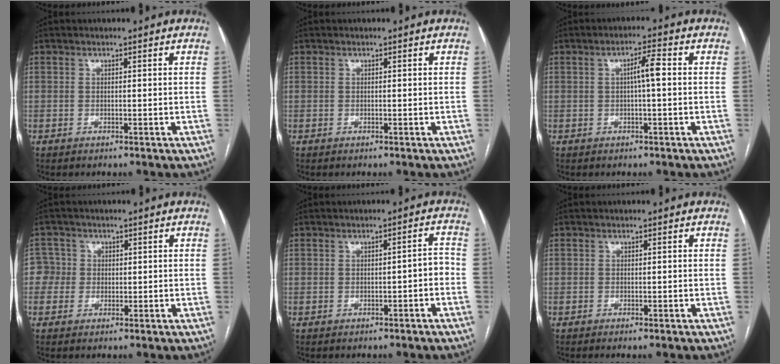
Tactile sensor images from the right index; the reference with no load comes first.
{"total": 0.0}
{"total": 3.3, "force": [0.1, 0.2, 3.3], "torque": [-0.056, 0.007, 0.002]}
{"total": 3.3, "force": [0.1, 3.2, -0.2], "torque": [0.021, 0.015, -0.002]}
{"total": 2.3, "force": [-0.9, 0.7, 2.0], "torque": [-0.023, 0.010, -0.012]}
{"total": 0.7, "force": [-0.5, 0.0, 0.4], "torque": [-0.007, -0.001, -0.009]}